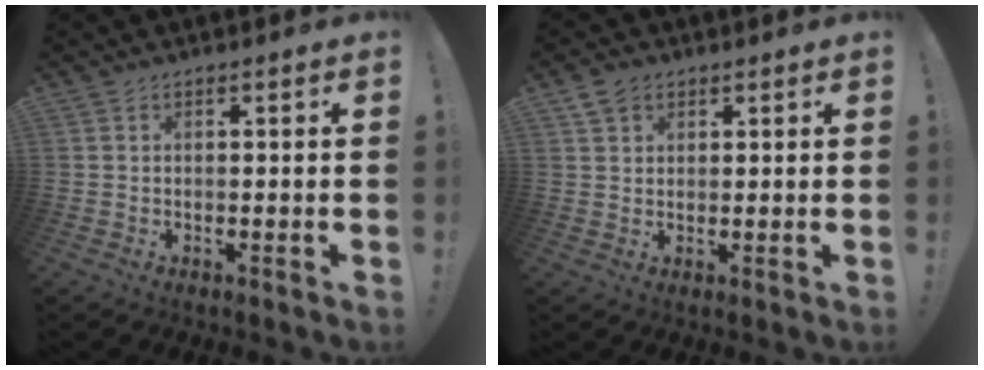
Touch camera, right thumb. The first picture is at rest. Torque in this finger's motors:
{"motor_torque": [-0.19, 0.23, 0.14, 0.09, 0.00]}